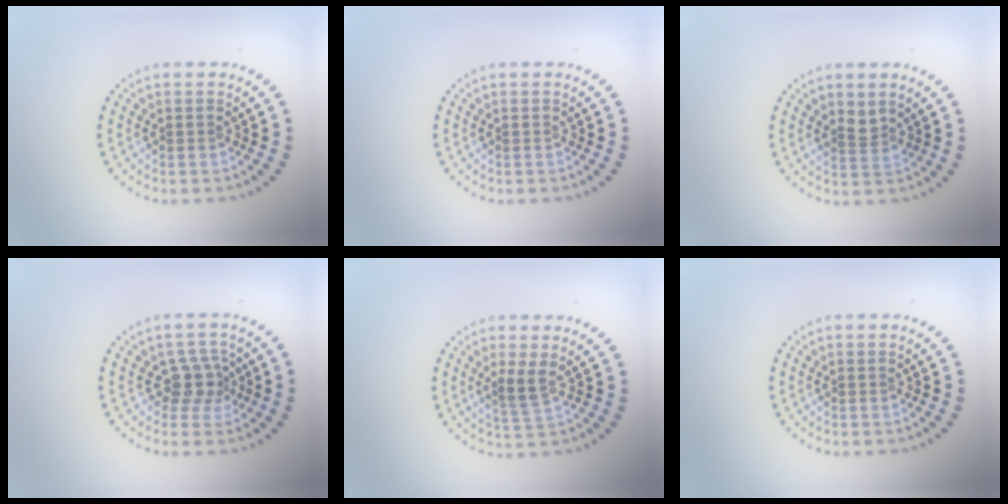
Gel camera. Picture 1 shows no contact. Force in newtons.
{"total": 0.0}
{"total": 1.4, "press": 1.1, "slide": 0.8}
{"total": 2.5, "press": 2.0, "slide": 1.5}
{"total": 2.0, "press": 1.5, "slide": 1.3}
{"total": 0.0}